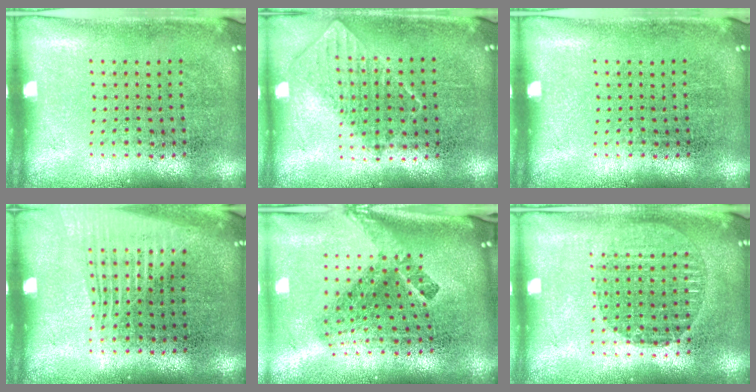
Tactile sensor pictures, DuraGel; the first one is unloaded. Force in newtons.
{"total": 0.8, "press": 0.7, "slide": 0.2}
{"total": 0.0}
{"total": 1.3, "press": 1.3, "slide": 0.2}
{"total": 2.7, "press": 1.7, "slide": 2.1}
{"total": 1.4, "press": 1.2, "slide": 0.6}